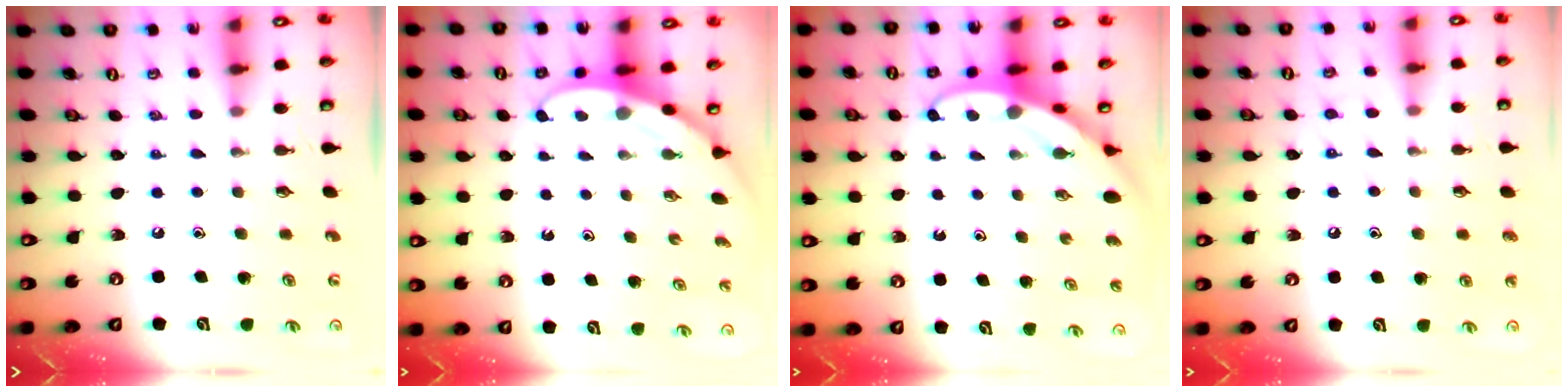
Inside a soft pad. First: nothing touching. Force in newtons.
{"total": 3.5, "press": 3.5, "slide": 0.1}
{"total": 4.8, "press": 4.8, "slide": 0.5}
{"total": 8.2, "press": 8.2, "slide": 0.6}